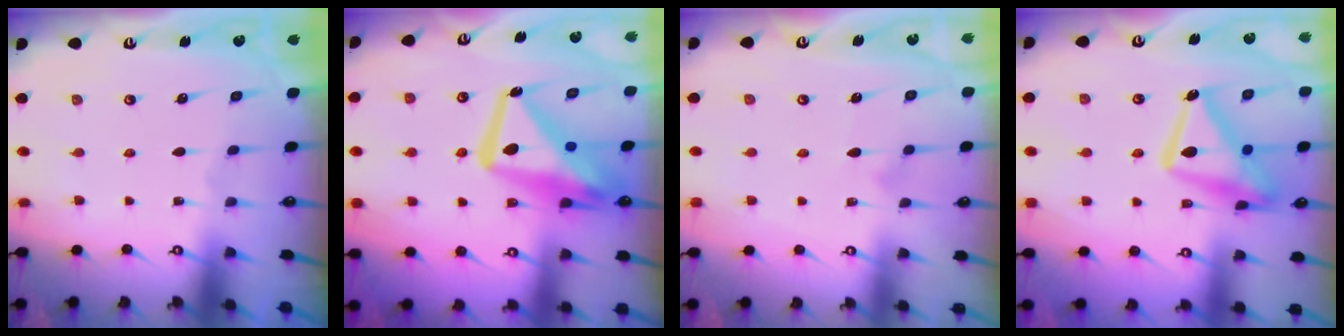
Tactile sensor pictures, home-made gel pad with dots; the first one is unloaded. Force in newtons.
{"total": 16.8, "press": 16.8, "slide": 1.5}
{"total": 6.1, "press": 6.1, "slide": 0.4}
{"total": 18.2, "press": 18.1, "slide": 1.5}